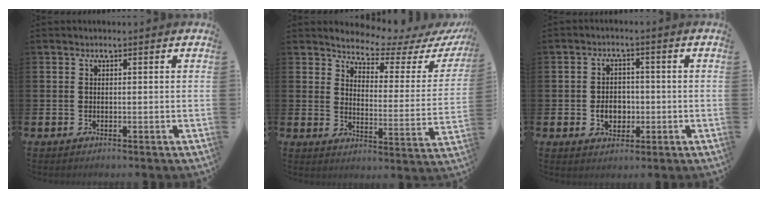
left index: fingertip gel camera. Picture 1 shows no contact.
{"total": 4.6, "force": [4.4, 0.9, 1.0], "torque": [-0.039, -0.045, 0.069]}
{"total": 3.9, "force": [-0.8, 3.0, 2.3], "torque": [-0.033, 0.000, -0.022]}